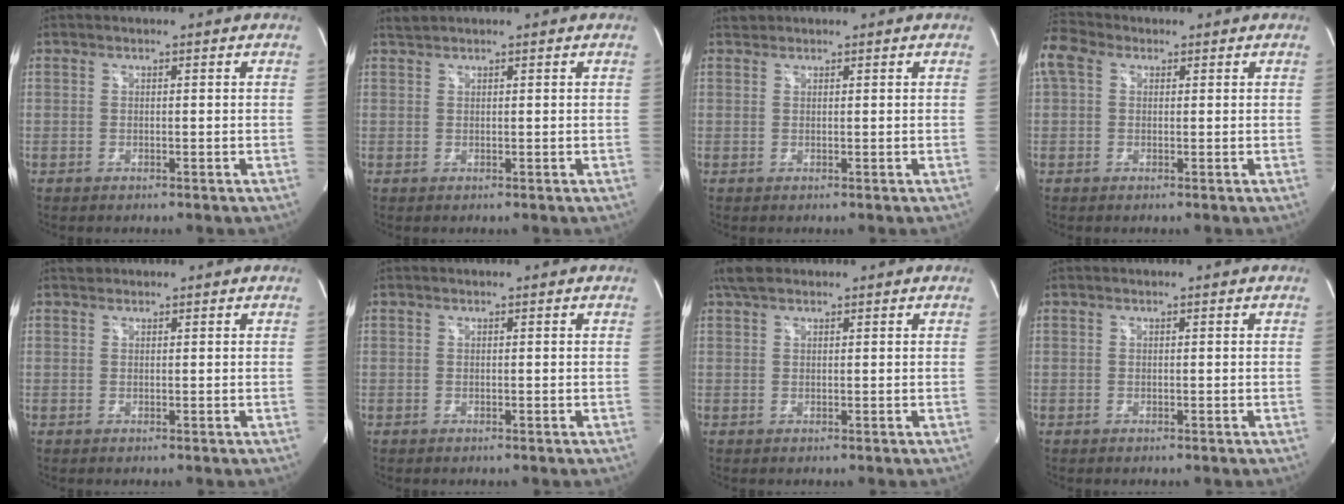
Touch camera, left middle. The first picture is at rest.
{"total": 1.4, "force": [1.4, -0.1, 0.1], "torque": [-0.009, 0.009, 0.033]}
{"total": 0.9, "force": [0.8, 0.3, -0.1], "torque": [-0.002, 0.006, 0.013]}
{"total": 6.1, "force": [2.5, 4.3, 3.6], "torque": [-0.100, 0.042, 0.049]}
{"total": 0.8, "force": [0.7, 0.3, 0.0], "torque": [-0.004, 0.005, 0.011]}
{"total": 0.0}
{"total": 2.9, "force": [2.2, 1.1, 1.5], "torque": [-0.035, 0.020, 0.043]}
{"total": 0.0}